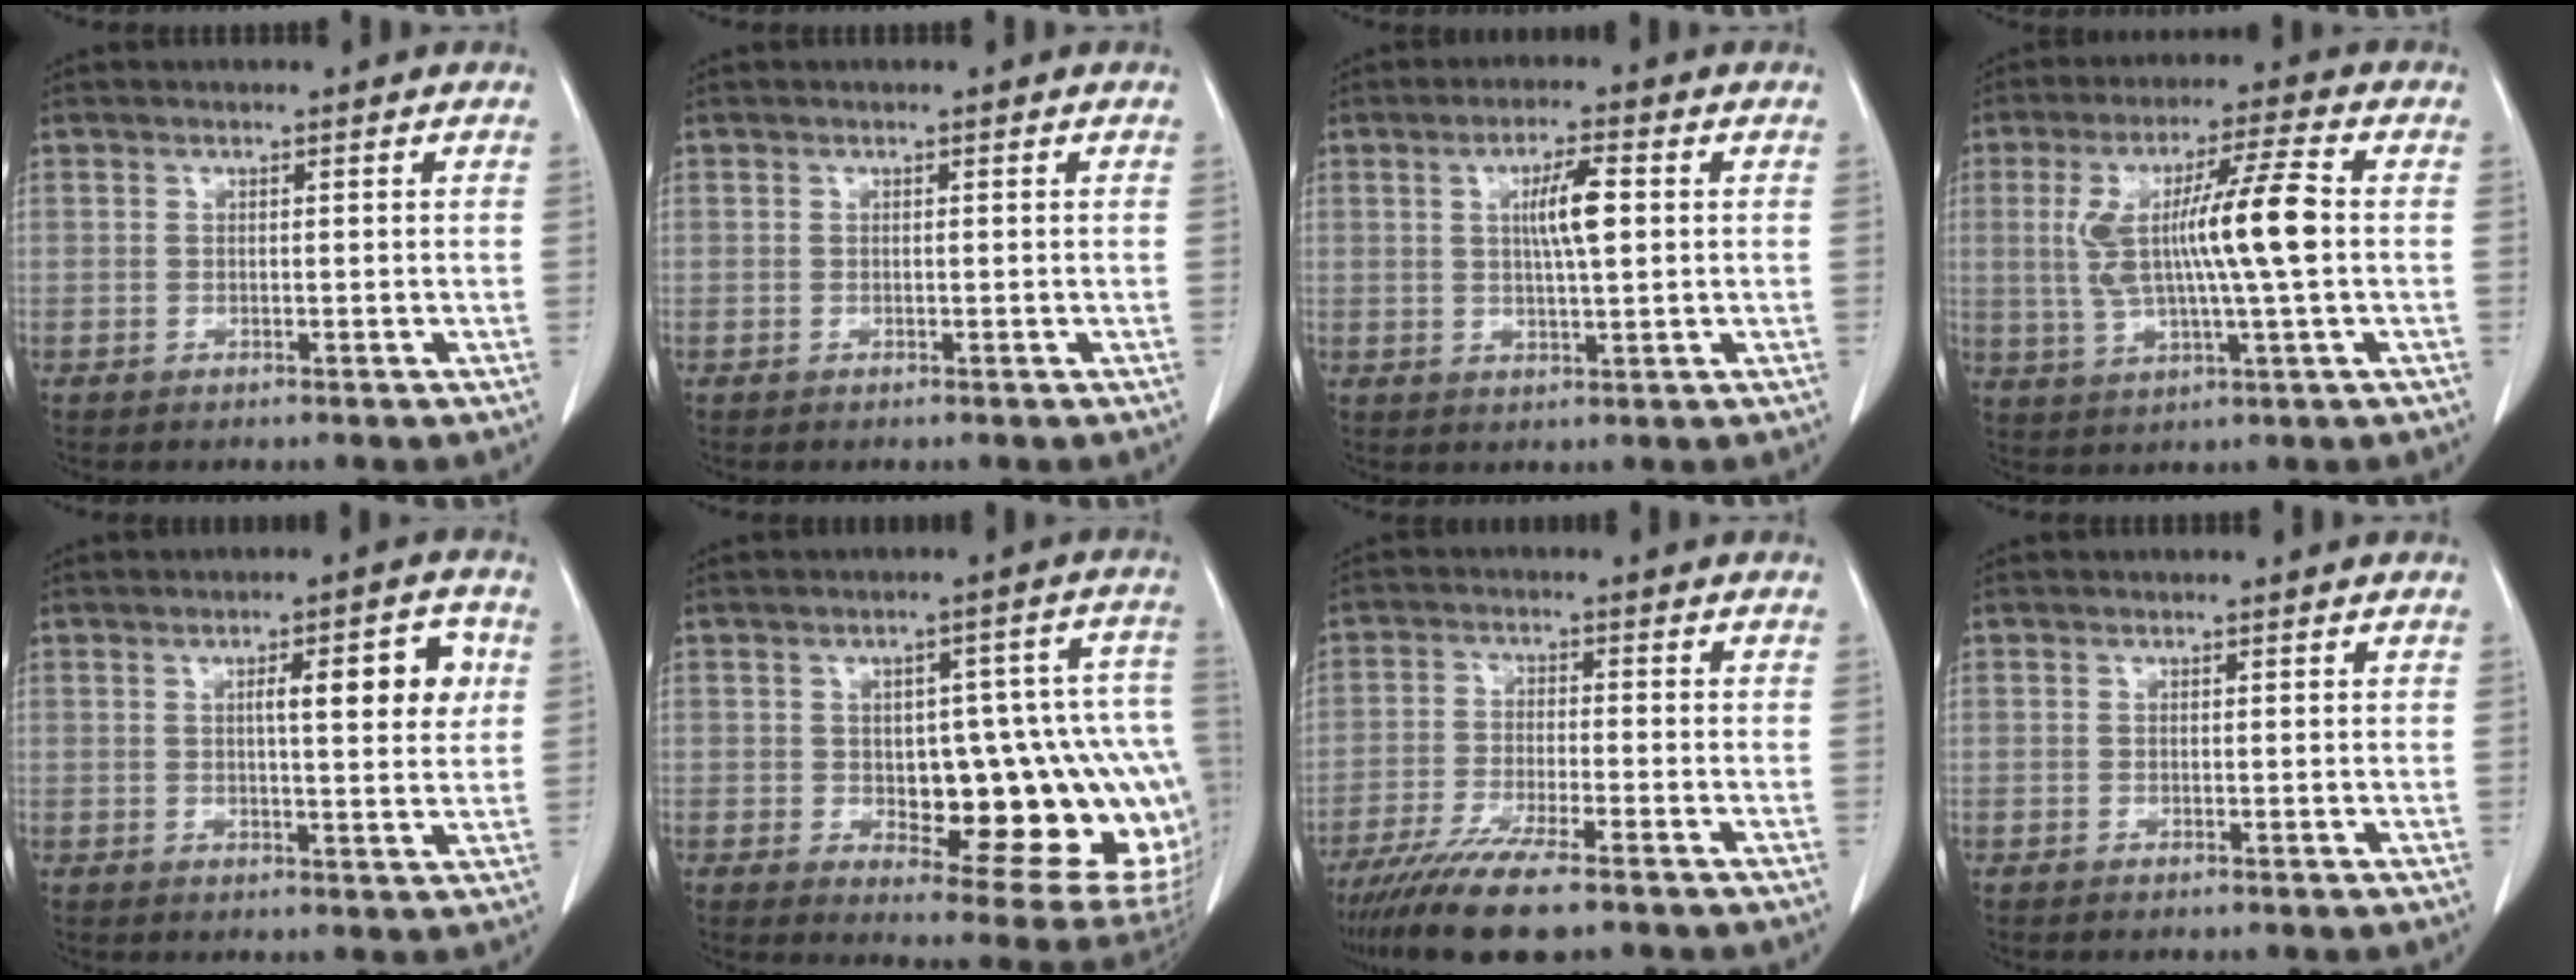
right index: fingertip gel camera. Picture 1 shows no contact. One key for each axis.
{"total": 0.0}
{"total": 5.8, "fx": 1.1, "fy": 0.7, "fz": 5.6, "tx": -0.100, "ty": 0.002, "tz": 0.019}
{"total": 12.3, "fx": 0.7, "fy": 0.7, "fz": 12.3, "tx": -0.239, "ty": 0.012, "tz": 0.014}
{"total": 7.7, "fx": 2.0, "fy": 1.5, "fz": 7.3, "tx": -0.100, "ty": 0.010, "tz": 0.026}
{"total": 22.7, "fx": -3.0, "fy": 7.2, "fz": 21.3, "tx": -0.186, "ty": 0.029, "tz": -0.009}
{"total": 10.2, "fx": -7.7, "fy": 1.3, "fz": 6.6, "tx": -0.116, "ty": -0.025, "tz": -0.131}
{"total": 0.0}